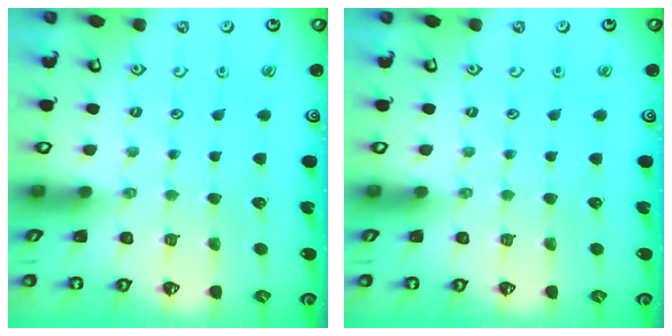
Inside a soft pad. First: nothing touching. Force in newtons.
{"total": 0.0}